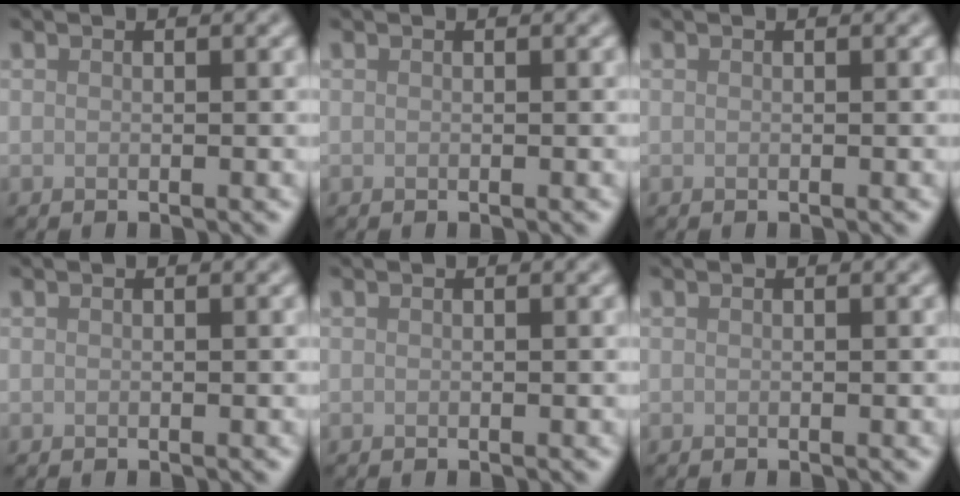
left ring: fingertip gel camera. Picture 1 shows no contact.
{"total": 0.0}
{"total": 0.0}
{"total": 0.0}
{"total": 0.0}
{"total": 0.0}